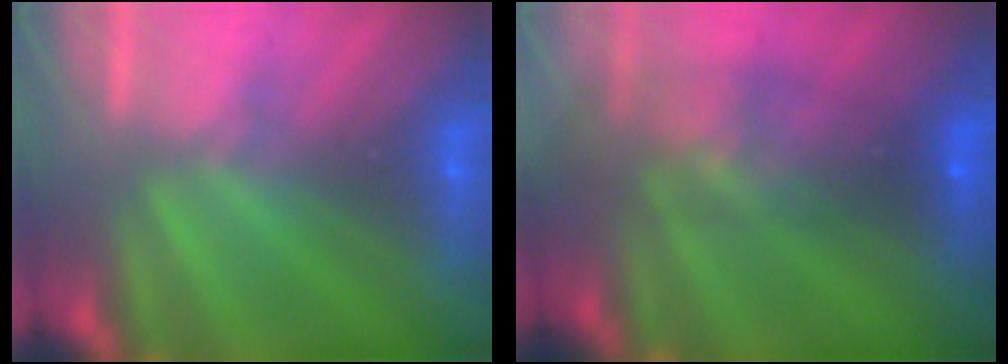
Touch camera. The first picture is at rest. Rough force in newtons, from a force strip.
{"total": 7.0}